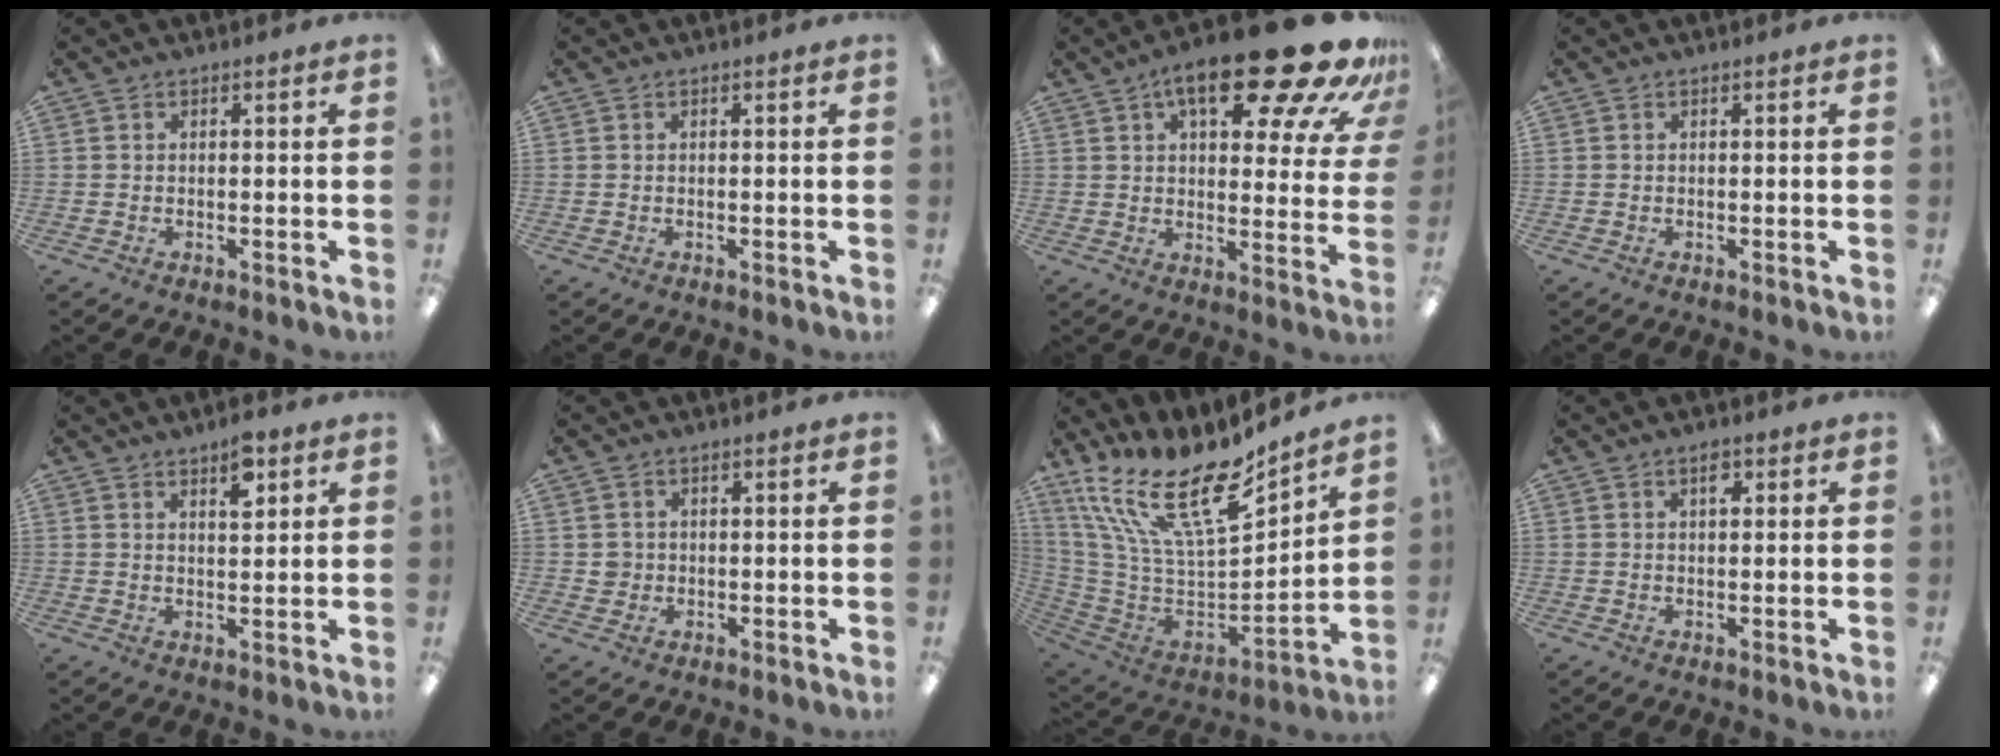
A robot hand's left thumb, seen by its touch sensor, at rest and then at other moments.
{"total": 0.0}
{"total": 23.7, "force": [13.8, 7.6, 17.7], "torque": [-0.249, -0.083, 0.216]}
{"total": 0.0}
{"total": 4.9, "force": [3.4, 1.9, 3.0], "torque": [-0.034, -0.016, 0.054]}
{"total": 2.4, "force": [0.4, 2.4, 0.2], "torque": [0.000, 0.002, 0.003]}
{"total": 23.4, "force": [15.2, 8.3, 15.7], "torque": [-0.302, -0.109, 0.268]}
{"total": 2.7, "force": [1.5, 1.4, 1.9], "torque": [-0.016, -0.005, 0.019]}